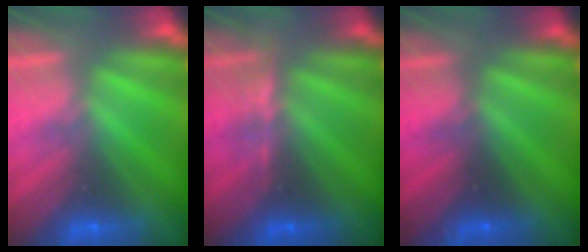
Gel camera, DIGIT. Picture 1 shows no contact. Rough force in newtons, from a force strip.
{"total": 2.8}
{"total": 2.3}